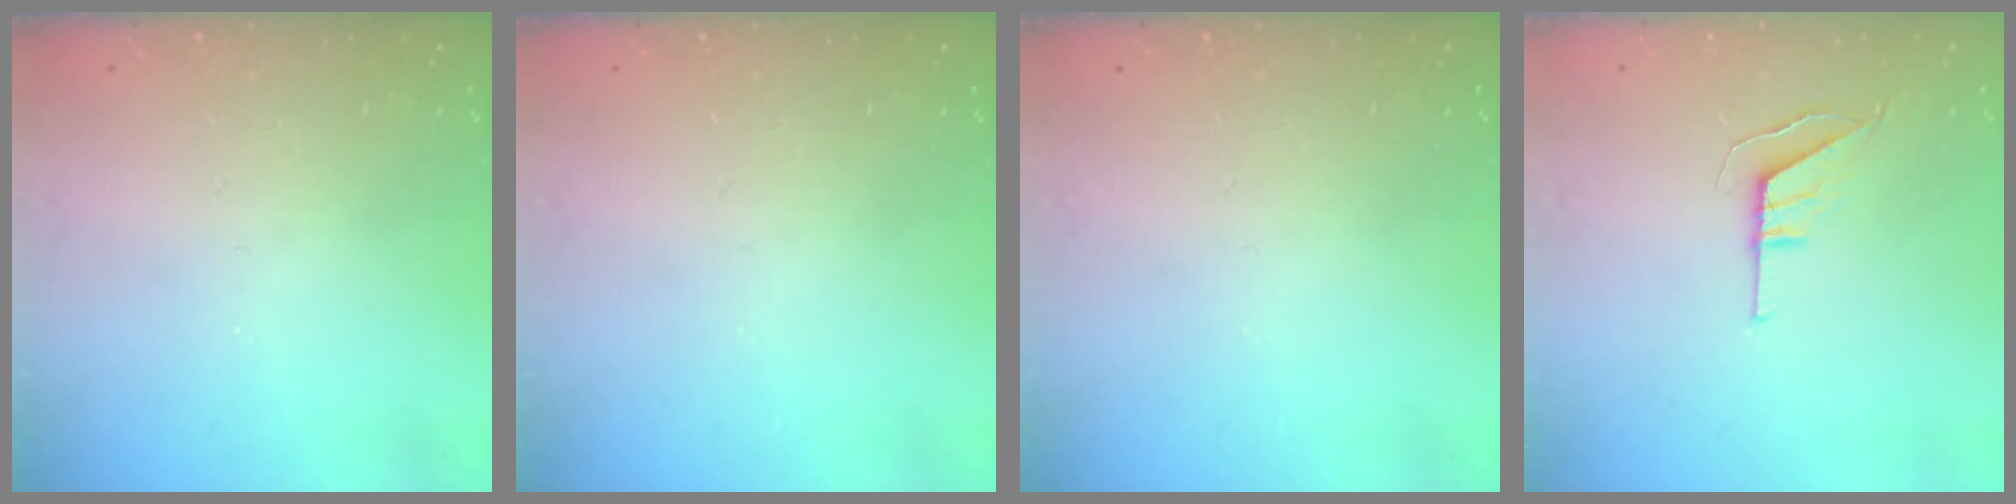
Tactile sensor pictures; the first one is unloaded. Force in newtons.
{"total": 0.0}
{"total": 0.0}
{"total": 5.5, "press": 5.5, "slide": 0.4}